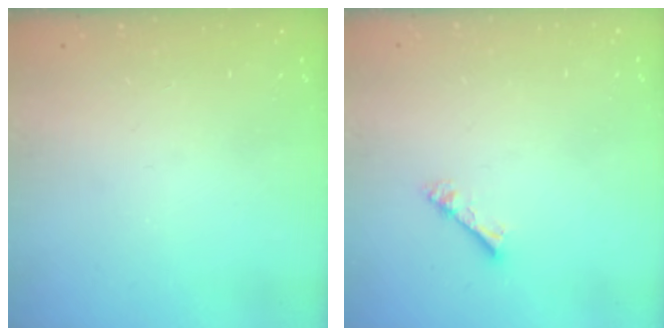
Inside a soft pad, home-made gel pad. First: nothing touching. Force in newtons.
{"total": 2.3, "press": 2.3, "slide": 0.3}